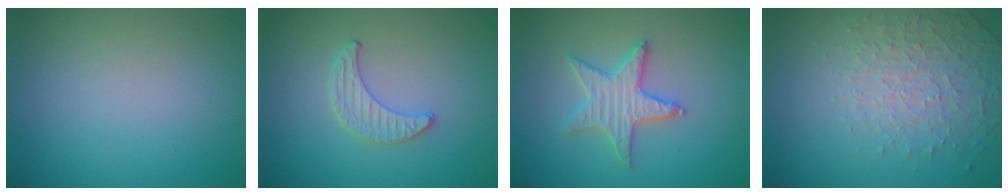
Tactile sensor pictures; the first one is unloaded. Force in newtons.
{"total": 1.3, "press": 1.3, "slide": 0.2}
{"total": 3.5, "press": 3.4, "slide": 0.8}
{"total": 4.5, "press": 3.2, "slide": 3.1}